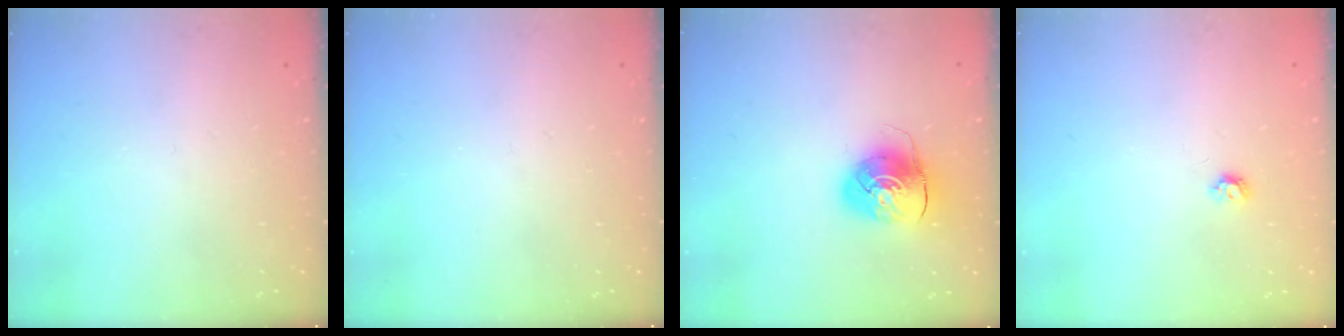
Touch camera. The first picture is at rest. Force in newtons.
{"total": 0.0}
{"total": 9.1, "press": 9.0, "slide": 0.8}
{"total": 3.9, "press": 3.8, "slide": 0.7}